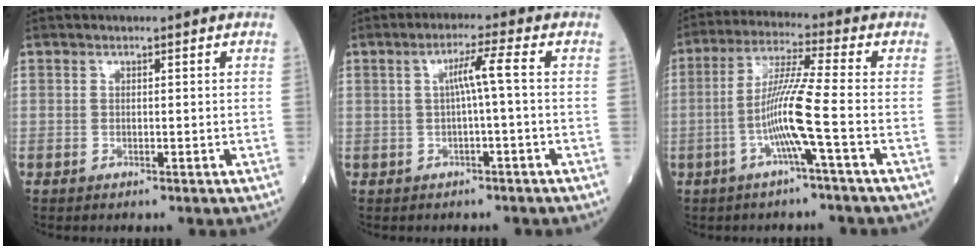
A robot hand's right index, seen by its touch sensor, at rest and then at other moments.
{"total": 3.8, "force": [0.0, -0.6, 3.8], "torque": [-0.067, 0.010, 0.003]}
{"total": 8.8, "force": [-2.6, -1.5, 8.3], "torque": [-0.166, 0.002, -0.053]}